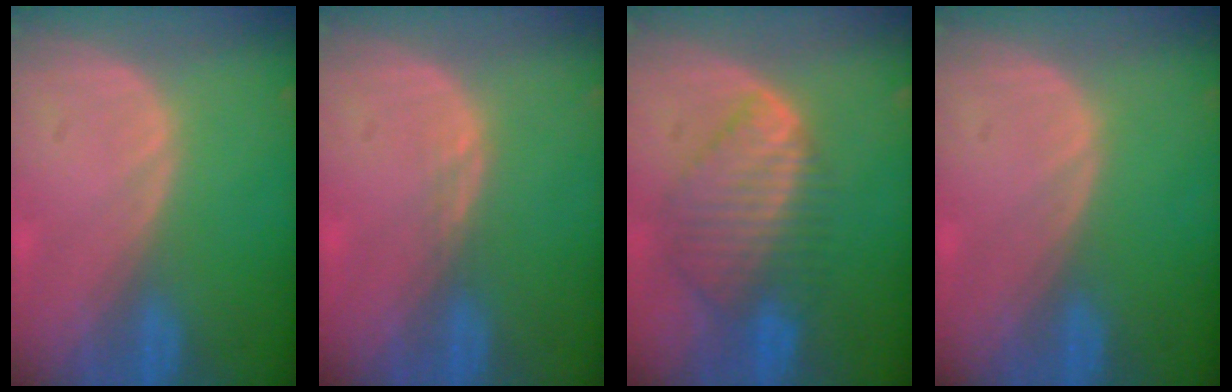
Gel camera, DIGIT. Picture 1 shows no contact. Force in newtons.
{"total": 1.0, "press": 0.8, "slide": 0.7}
{"total": 8.3, "press": 7.5, "slide": 3.7}
{"total": 0.0}